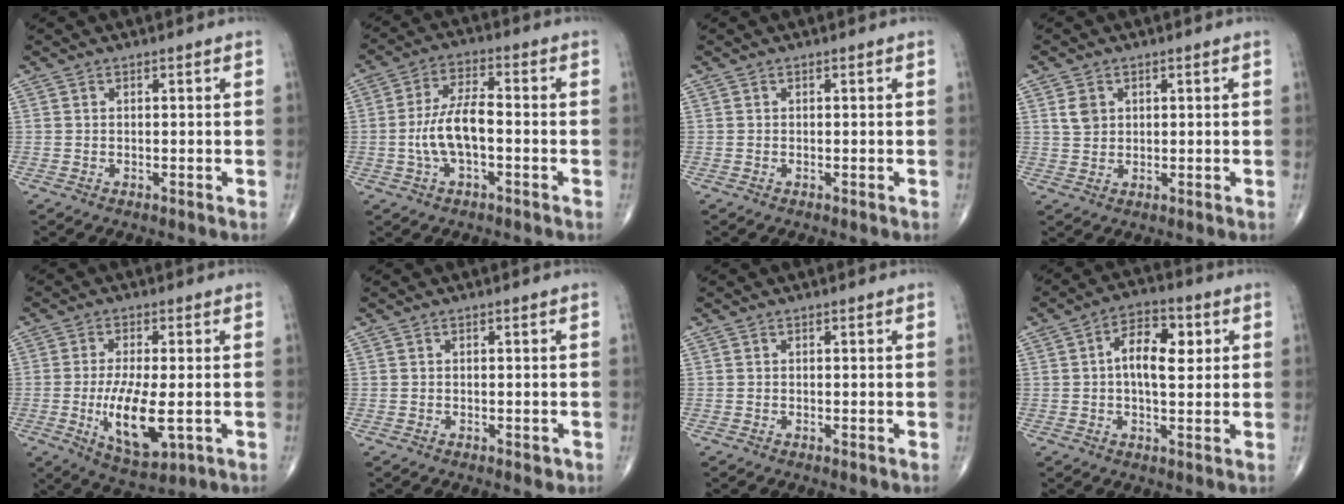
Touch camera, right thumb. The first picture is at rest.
{"total": 8.7, "force": [-1.7, 3.5, 7.8], "torque": [-0.160, 0.025, -0.035]}
{"total": 0.0}
{"total": 3.2, "force": [1.1, 2.5, 1.6], "torque": [-0.020, -0.004, 0.025]}
{"total": 11.0, "force": [-2.0, 3.9, 10.1], "torque": [-0.180, -0.020, -0.026]}
{"total": 0.9, "force": [-0.4, 0.5, 0.6], "torque": [-0.004, -0.002, -0.004]}
{"total": 0.0}
{"total": 9.1, "force": [1.5, 4.7, 7.6], "torque": [-0.107, 0.011, 0.018]}